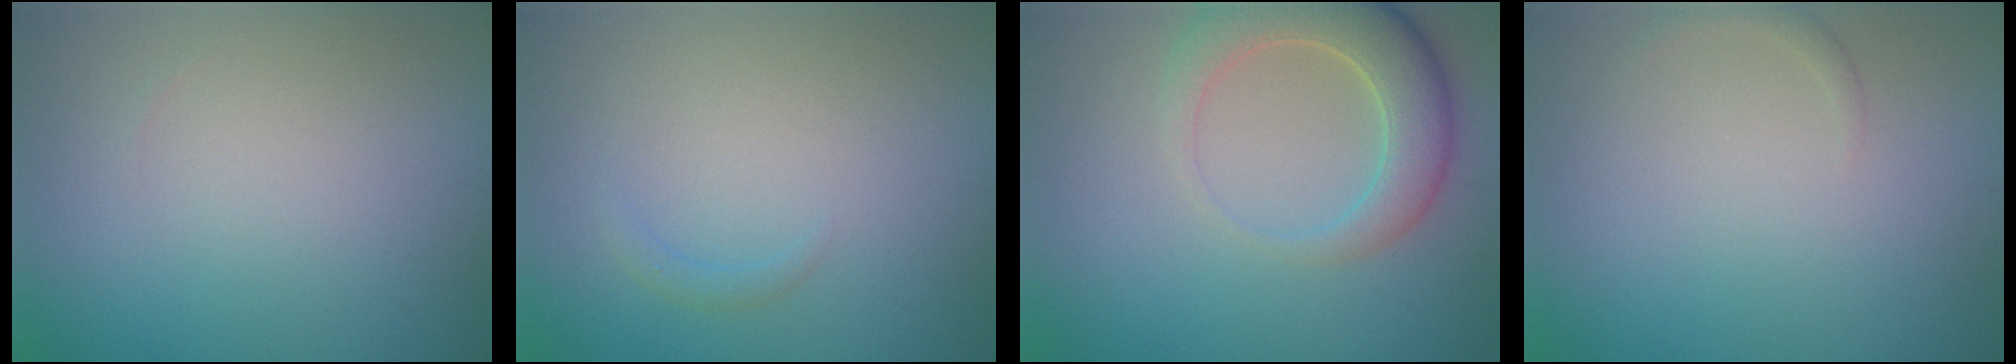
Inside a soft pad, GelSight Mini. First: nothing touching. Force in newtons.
{"total": 0.8, "press": 0.8, "slide": 0.0}
{"total": 5.6, "press": 5.6, "slide": 0.7}
{"total": 0.7, "press": 0.7, "slide": 0.0}